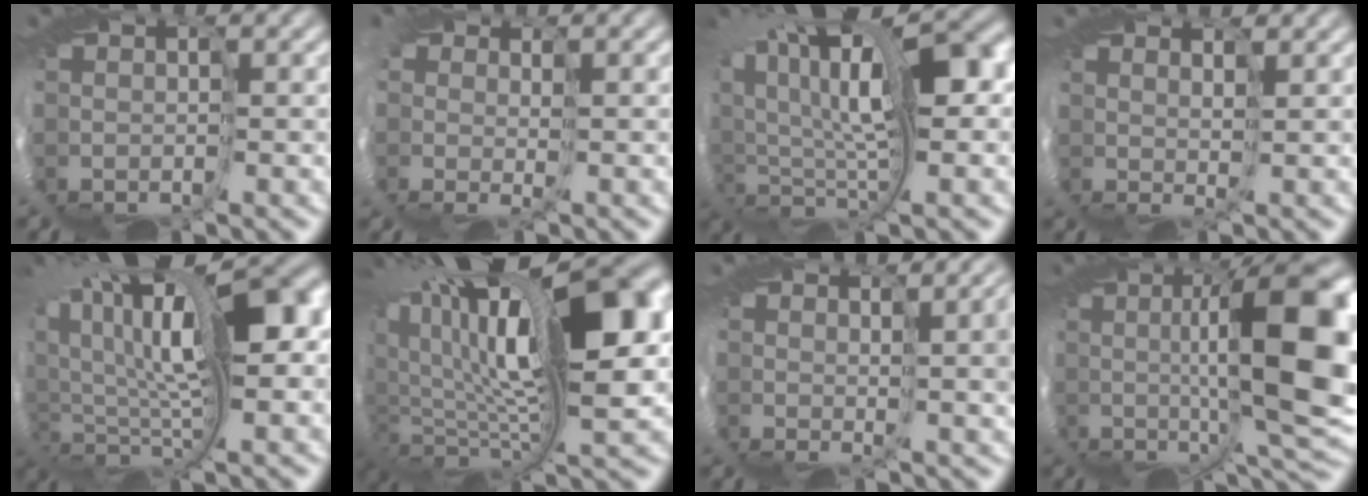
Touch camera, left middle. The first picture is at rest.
{"total": 3.5, "force": [0.4, 2.6, 2.4], "torque": [-0.034, 0.003, 0.000]}
{"total": 13.0, "force": [4.9, 5.6, 10.7], "torque": [-0.206, 0.008, 0.086]}
{"total": 2.6, "force": [2.2, 0.4, 1.3], "torque": [-0.015, 0.016, 0.022]}
{"total": 15.4, "force": [5.5, 6.7, 12.7], "torque": [-0.224, 0.010, 0.104]}
{"total": 16.3, "force": [4.4, 6.5, 14.3], "torque": [-0.242, -0.006, 0.092]}
{"total": 5.2, "force": [1.5, 1.2, 4.8], "torque": [-0.057, 0.010, 0.021]}
{"total": 13.6, "force": [2.0, 3.5, 13.0], "torque": [-0.211, 0.009, 0.035]}